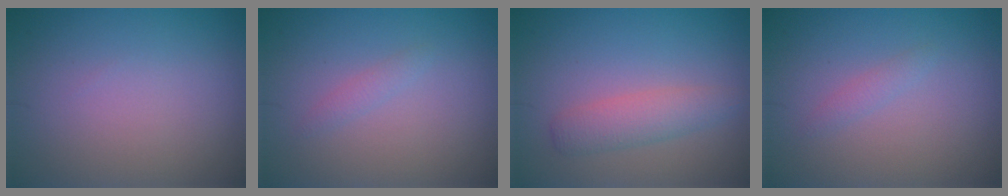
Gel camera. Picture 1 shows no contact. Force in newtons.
{"total": 0.9, "press": 0.8, "slide": 0.1}
{"total": 2.6, "press": 2.6, "slide": 0.0}
{"total": 0.9, "press": 0.8, "slide": 0.1}